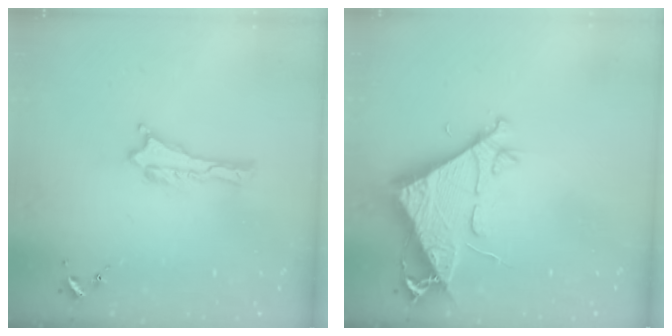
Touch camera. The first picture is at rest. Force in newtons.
{"total": 8.0, "press": 8.0, "slide": 0.7}